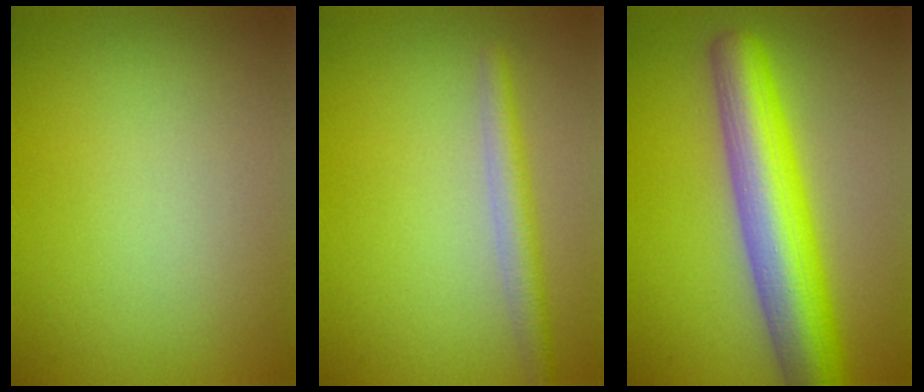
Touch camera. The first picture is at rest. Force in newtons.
{"total": 2.7, "press": 2.7, "slide": 0.2}
{"total": 9.4, "press": 9.4, "slide": 0.2}